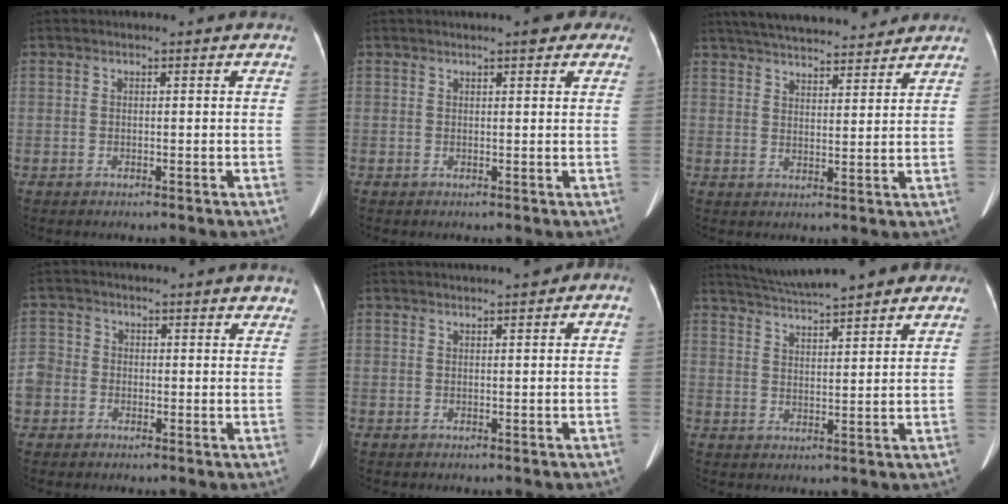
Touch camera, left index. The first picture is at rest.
{"total": 4.0, "force": [2.8, 1.2, 2.5], "torque": [-0.025, 0.016, 0.030]}
{"total": 17.4, "force": [15.6, 3.5, 6.7], "torque": [-0.114, 0.037, 0.227]}
{"total": 6.7, "force": [-0.1, 6.3, 2.4], "torque": [-0.074, 0.024, 0.004]}
{"total": 3.0, "force": [1.4, 1.0, 2.5], "torque": [-0.035, 0.021, 0.017]}
{"total": 11.7, "force": [10.0, 2.1, 5.7], "torque": [-0.088, 0.028, 0.145]}